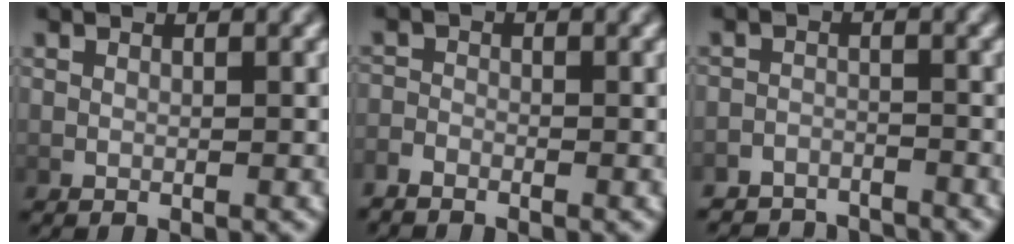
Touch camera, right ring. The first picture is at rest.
{"total": 1.6, "force": [-1.6, 0.4, 0.1], "torque": [-0.004, -0.009, -0.030]}
{"total": 5.2, "force": [-5.0, 1.2, 0.1], "torque": [0.008, -0.018, -0.083]}